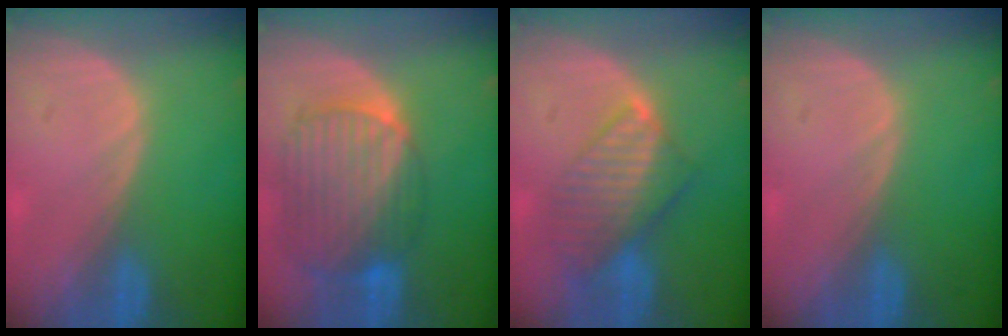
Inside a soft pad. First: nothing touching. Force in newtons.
{"total": 10.6, "press": 9.0, "slide": 5.5}
{"total": 8.2, "press": 7.1, "slide": 4.2}
{"total": 0.0}